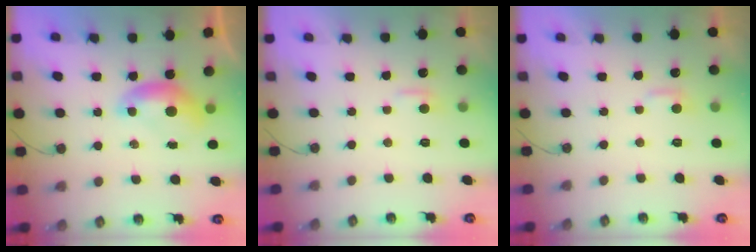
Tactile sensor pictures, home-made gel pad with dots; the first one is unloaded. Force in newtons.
{"total": 2.4, "press": 2.3, "slide": 0.3}
{"total": 2.0, "press": 2.0, "slide": 0.4}